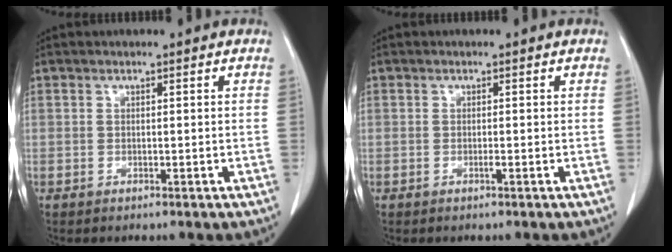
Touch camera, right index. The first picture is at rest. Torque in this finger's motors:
{"motor_torque": [0.29, 0.28, 0.20, 0.06]}